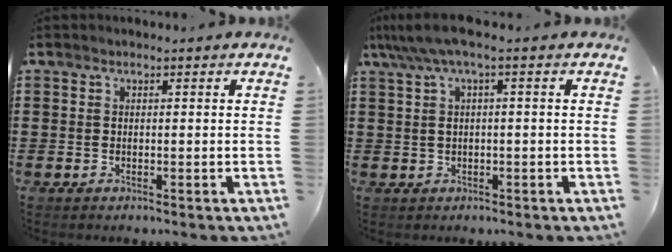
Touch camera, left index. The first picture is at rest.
{"total": 4.0, "force": [0.5, 0.6, 3.9], "torque": [-0.081, 0.000, 0.005]}